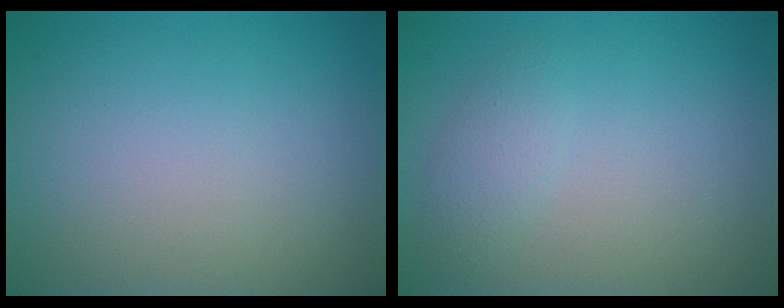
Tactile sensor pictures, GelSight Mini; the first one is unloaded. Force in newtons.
{"total": 1.6, "press": 1.6, "slide": 0.1}